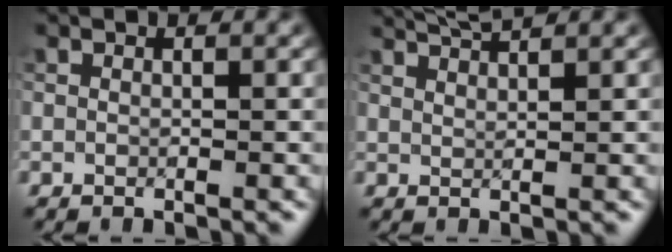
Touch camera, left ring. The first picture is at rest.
{"total": 3.1, "force": [2.7, 0.4, 1.5], "torque": [-0.011, 0.008, 0.033]}